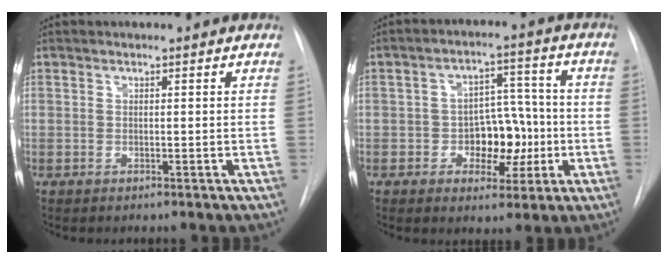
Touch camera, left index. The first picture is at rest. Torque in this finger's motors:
{"motor_torque": [0.47, -0.39, 0.32, 0.06]}